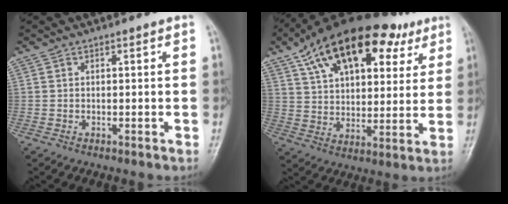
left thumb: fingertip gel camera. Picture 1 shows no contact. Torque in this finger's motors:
{"motor_torque": [1.41, 2.04, 1.51, -1.26, 0.38]}